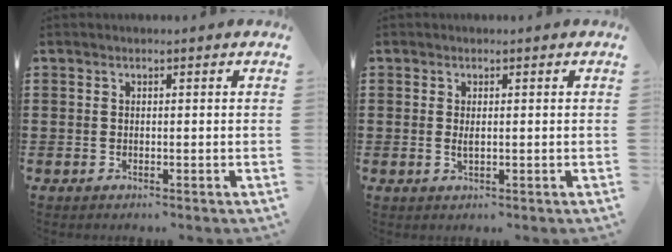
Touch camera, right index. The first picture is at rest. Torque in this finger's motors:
{"motor_torque": [-0.26, 0.57, 0.03, 0.01]}